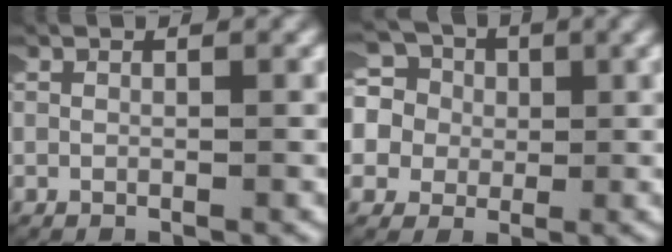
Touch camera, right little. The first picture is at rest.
{"total": 10.1, "force": [0.1, 9.4, 3.6], "torque": [-0.131, -0.022, -0.011]}